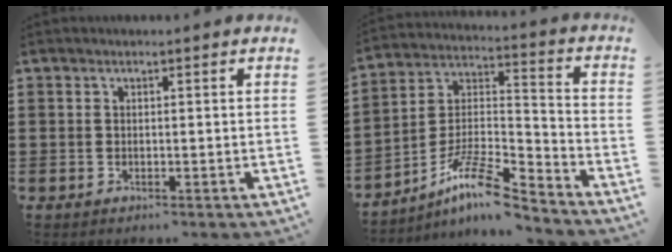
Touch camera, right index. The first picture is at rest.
{"total": 11.1, "force": [-8.7, 1.9, 6.6], "torque": [-0.129, 0.012, -0.171]}